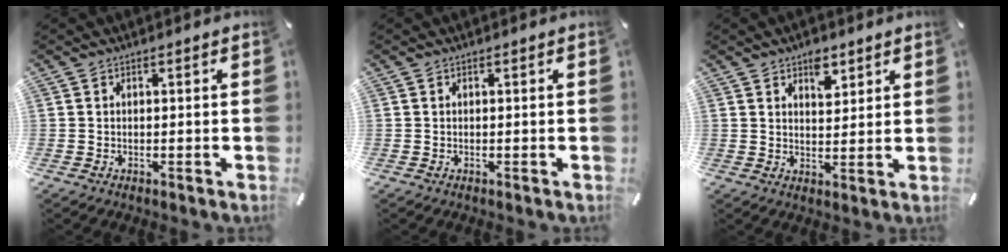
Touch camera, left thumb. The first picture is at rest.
{"total": 0.0}
{"total": 5.3, "force": [3.5, 3.1, 2.5], "torque": [-0.011, -0.022, 0.055]}